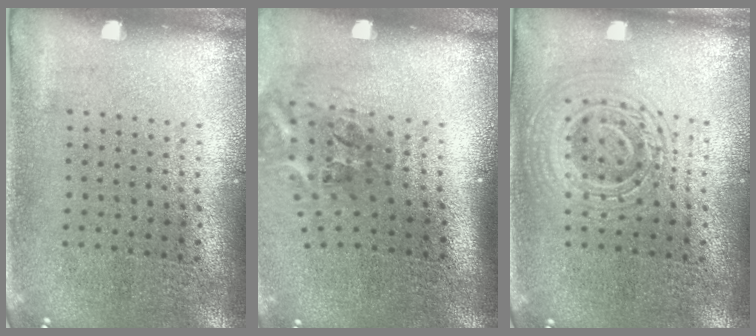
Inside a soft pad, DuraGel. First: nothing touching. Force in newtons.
{"total": 2.3, "press": 1.4, "slide": 1.8}
{"total": 2.1, "press": 2.1, "slide": 0.4}